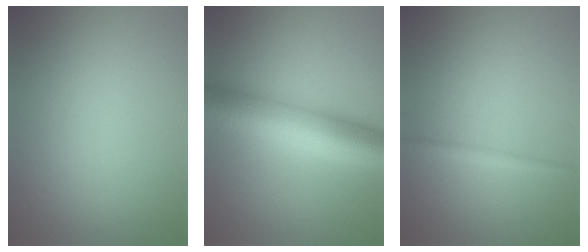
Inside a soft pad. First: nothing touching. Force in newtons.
{"total": 9.1, "press": 9.1, "slide": 0.1}
{"total": 1.0, "press": 1.0, "slide": 0.1}